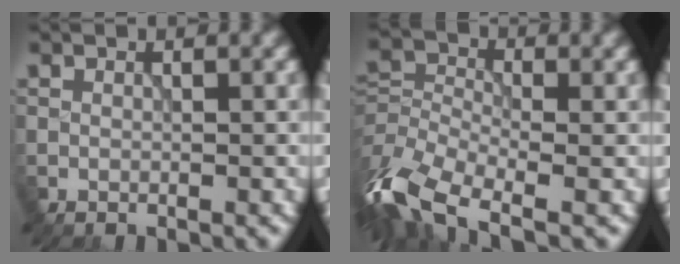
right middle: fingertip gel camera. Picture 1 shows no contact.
{"total": 10.4, "force": [-5.8, 4.7, 7.3], "torque": [-0.170, -0.015, -0.119]}